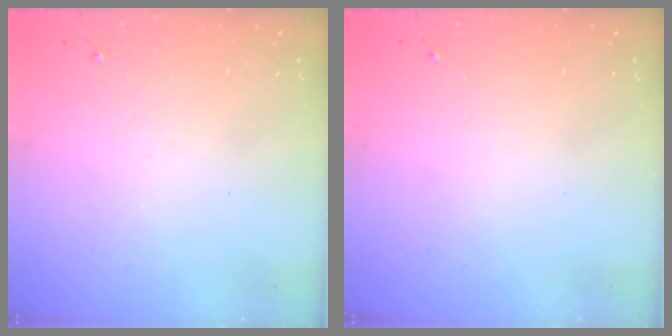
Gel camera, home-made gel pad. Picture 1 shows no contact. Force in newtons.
{"total": 0.0}